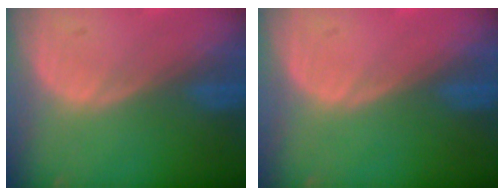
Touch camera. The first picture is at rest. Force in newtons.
{"total": 0.0}